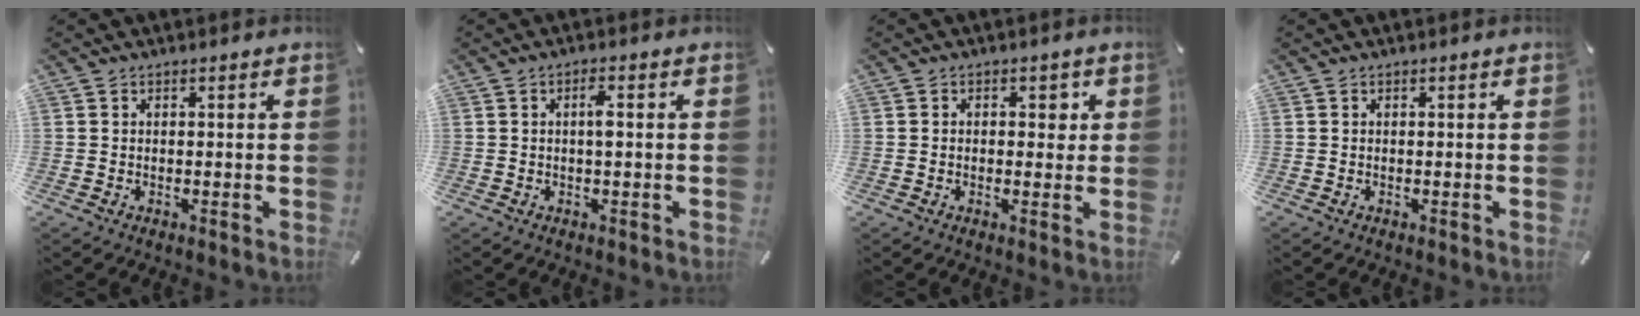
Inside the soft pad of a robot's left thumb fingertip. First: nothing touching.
{"total": 2.7, "force": [0.1, 0.6, 2.6], "torque": [-0.051, 0.004, -0.001]}
{"total": 2.6, "force": [0.1, 2.0, 1.7], "torque": [-0.011, 0.001, -0.008]}
{"total": 0.0}